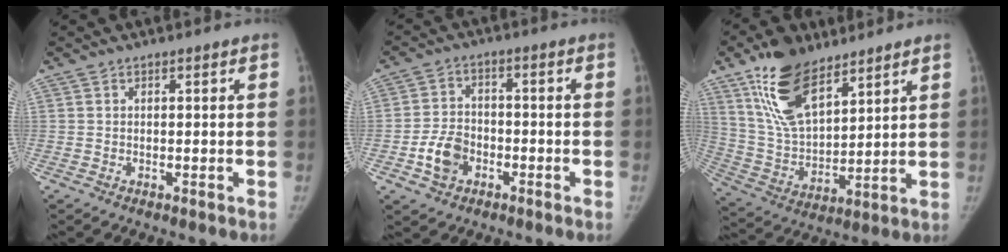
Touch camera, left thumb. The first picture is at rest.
{"total": 7.0, "force": [-2.7, 5.2, 3.7], "torque": [-0.058, 0.020, -0.051]}
{"total": 16.6, "force": [10.6, 7.7, 10.1], "torque": [-0.155, -0.045, 0.209]}